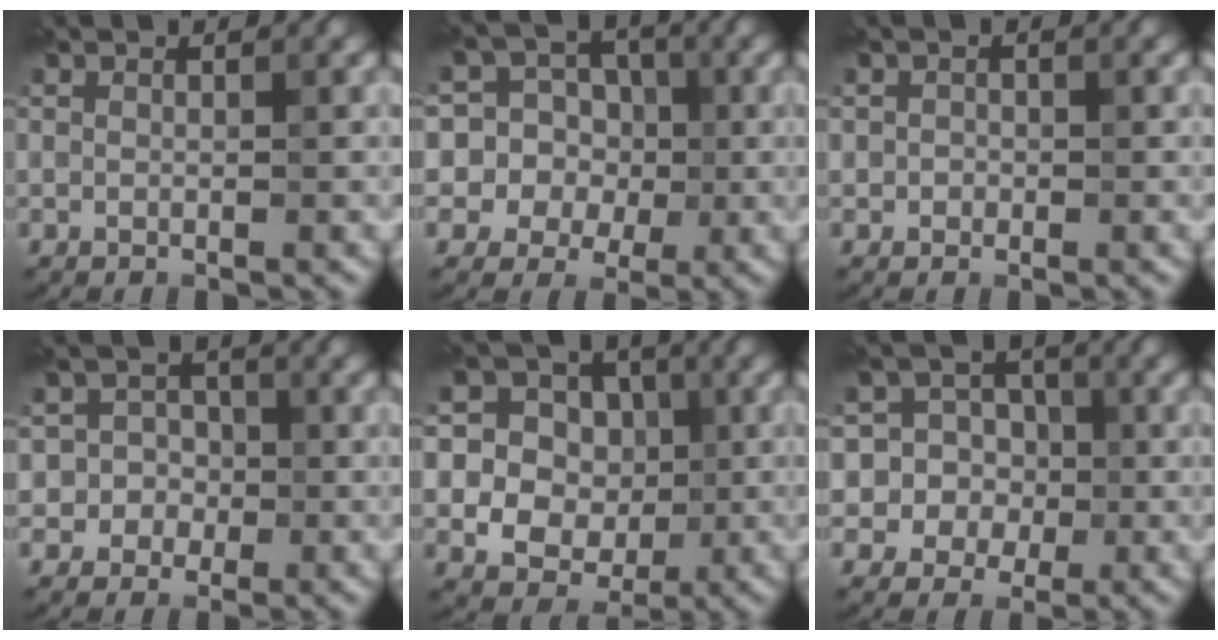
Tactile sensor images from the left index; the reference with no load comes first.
{"total": 10.6, "force": [0.3, 10.2, 2.8], "torque": [-0.089, 0.033, -0.008]}
{"total": 0.9, "force": [0.0, 0.9, 0.2], "torque": [0.002, 0.000, -0.003]}
{"total": 3.1, "force": [-0.9, 2.9, 0.3], "torque": [0.019, 0.009, -0.030]}
{"total": 11.5, "force": [1.4, 10.4, 4.7], "torque": [-0.132, 0.043, 0.002]}
{"total": 8.4, "force": [-0.8, 8.2, 1.6], "torque": [-0.039, 0.024, -0.039]}